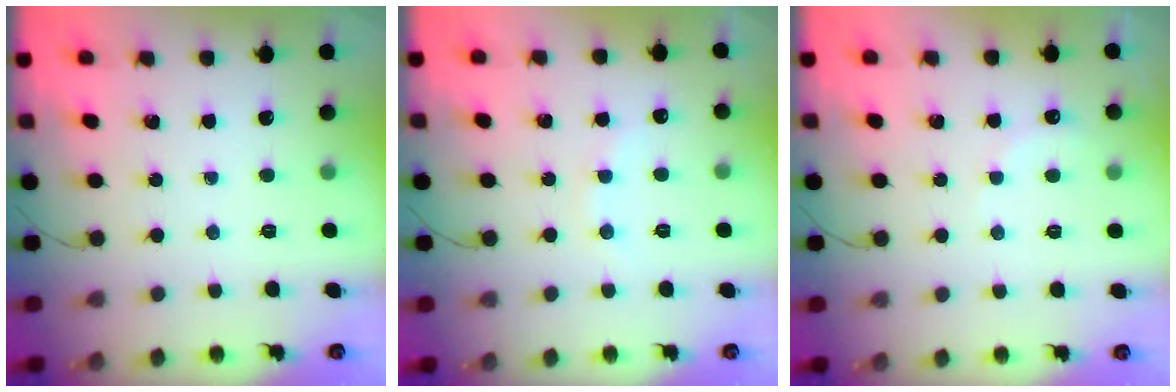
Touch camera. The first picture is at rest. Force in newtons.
{"total": 5.4, "press": 5.3, "slide": 1.2}
{"total": 4.9, "press": 4.7, "slide": 1.3}